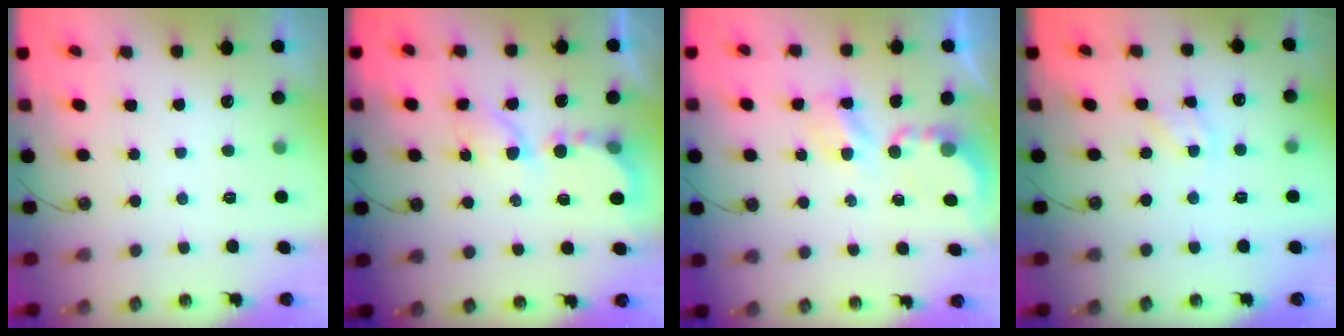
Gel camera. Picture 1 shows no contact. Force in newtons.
{"total": 6.2, "press": 6.2, "slide": 0.7}
{"total": 4.4, "press": 4.3, "slide": 0.2}
{"total": 3.0, "press": 3.0, "slide": 0.4}